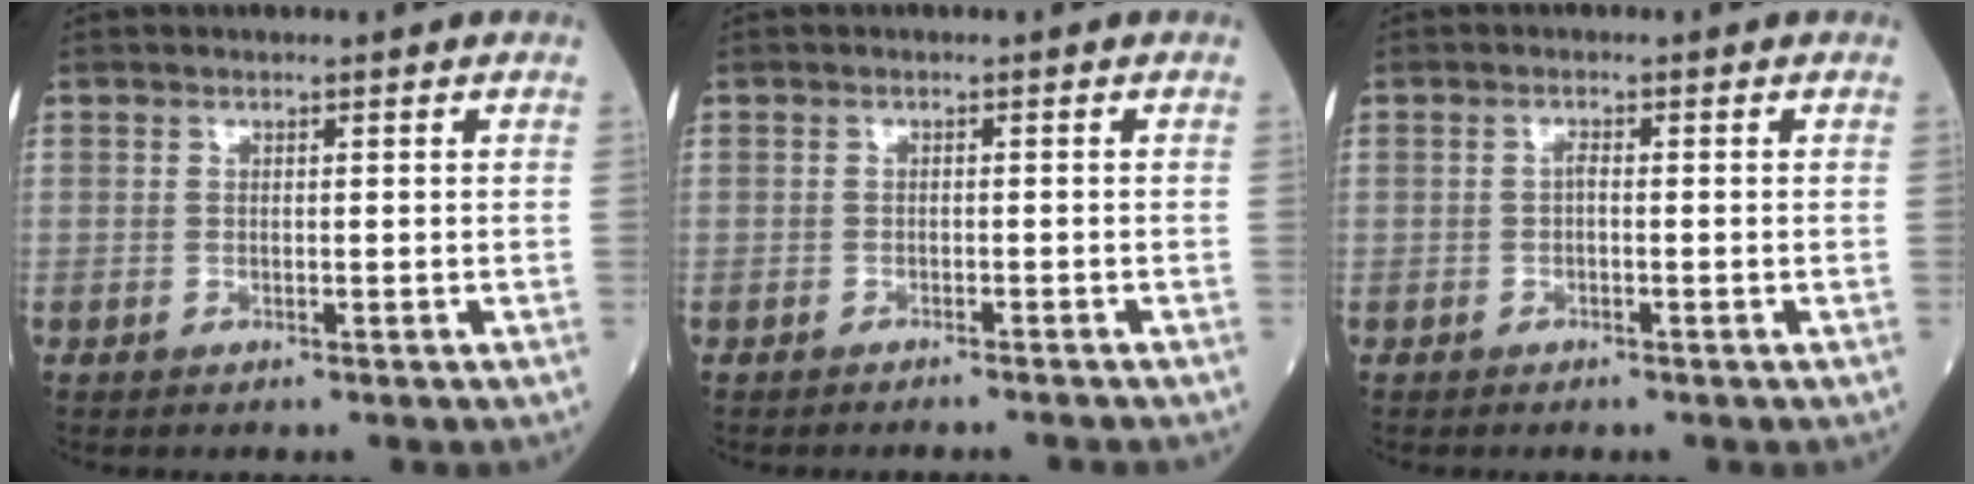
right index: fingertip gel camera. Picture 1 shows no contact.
{"total": 3.2, "force": [-3.1, -0.1, 0.7], "torque": [-0.007, -0.006, -0.041]}
{"total": 0.8, "force": [-0.2, 0.2, 0.8], "torque": [-0.015, 0.002, -0.007]}